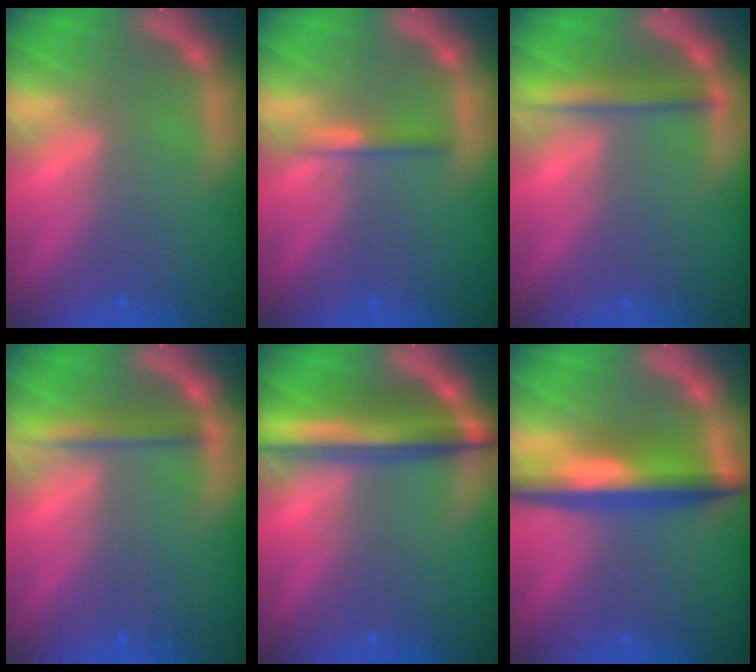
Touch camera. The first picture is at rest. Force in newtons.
{"total": 1.4}
{"total": 2.9}
{"total": 2.5}
{"total": 7.1}
{"total": 6.5}